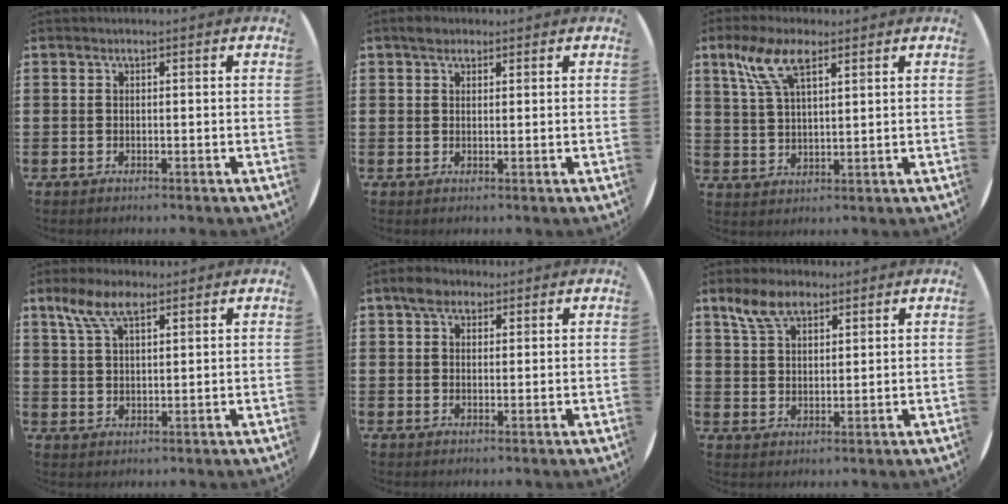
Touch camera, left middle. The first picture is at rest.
{"total": 1.8, "force": [1.5, 0.9, 0.4], "torque": [-0.003, 0.003, 0.027]}
{"total": 7.0, "force": [4.2, 2.6, 4.9], "torque": [-0.109, 0.007, 0.075]}
{"total": 6.2, "force": [3.9, 2.6, 4.0], "torque": [-0.081, 0.002, 0.069]}
{"total": 3.1, "force": [2.3, 1.8, 1.1], "torque": [-0.018, 0.008, 0.041]}
{"total": 6.0, "force": [4.2, 3.1, 3.0], "torque": [-0.062, 0.002, 0.078]}